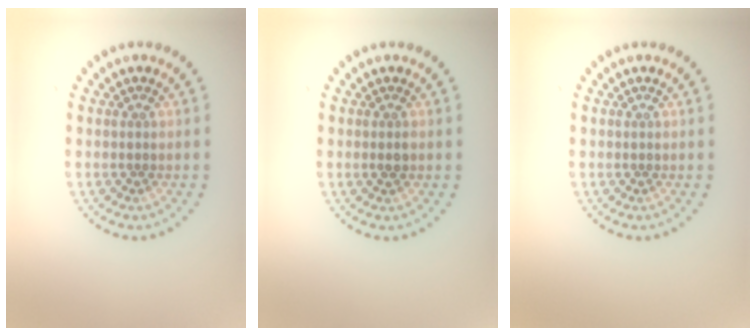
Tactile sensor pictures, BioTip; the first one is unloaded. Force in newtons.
{"total": 0.8, "press": 0.8, "slide": 0.3}
{"total": 0.0}